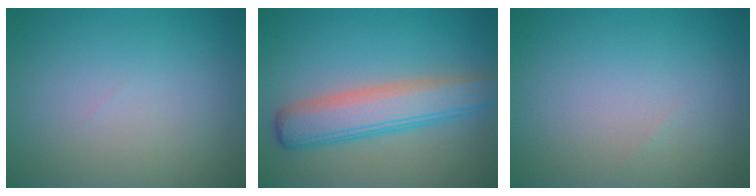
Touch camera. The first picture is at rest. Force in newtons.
{"total": 5.5, "press": 5.5, "slide": 0.1}
{"total": 0.0}